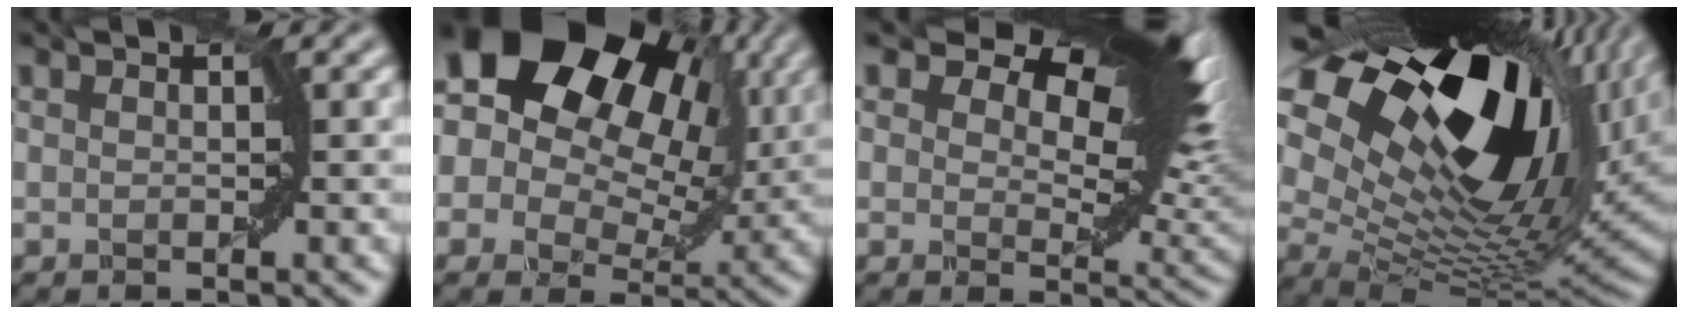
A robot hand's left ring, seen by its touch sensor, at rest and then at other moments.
{"total": 19.1, "force": [8.5, 13.1, 11.1], "torque": [-0.197, 0.069, 0.128]}
{"total": 12.2, "force": [6.7, 5.4, 8.6], "torque": [-0.111, 0.007, 0.098]}
{"total": 19.3, "force": [9.0, 9.6, 14.2], "torque": [-0.245, 0.026, 0.152]}